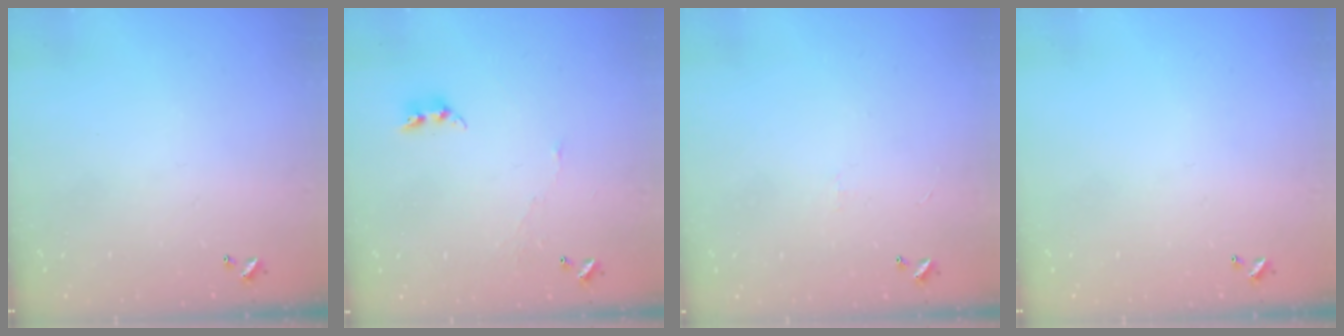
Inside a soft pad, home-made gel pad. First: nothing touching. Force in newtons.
{"total": 4.6, "press": 4.6, "slide": 0.5}
{"total": 0.7, "press": 0.3, "slide": 0.7}
{"total": 0.0}